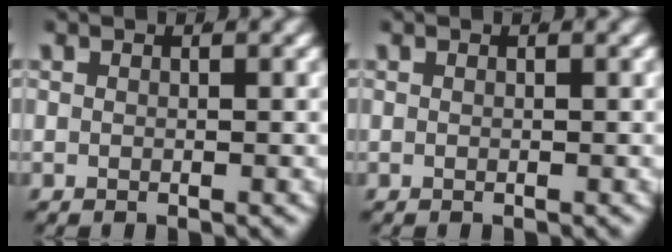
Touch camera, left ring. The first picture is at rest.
{"total": 0.0}